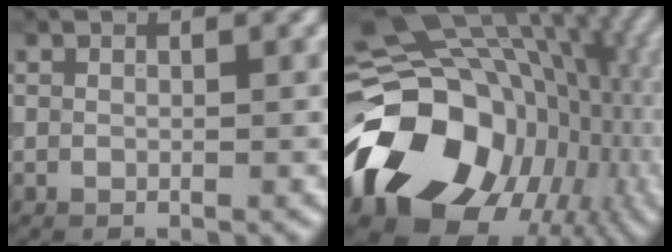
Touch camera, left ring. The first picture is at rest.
{"total": 18.4, "force": [-4.0, 14.1, 11.1], "torque": [-0.200, -0.019, -0.062]}